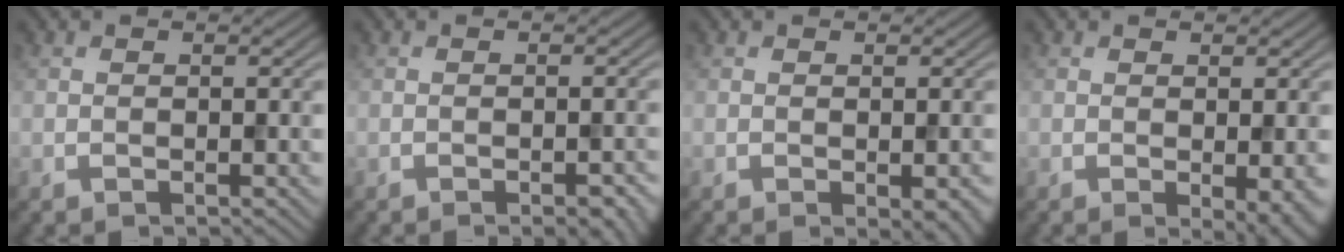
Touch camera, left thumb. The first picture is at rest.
{"total": 2.7, "force": [-1.6, 0.7, 2.0], "torque": [-0.022, -0.001, -0.014]}
{"total": 2.7, "force": [-1.1, 0.9, 2.3], "torque": [-0.030, -0.010, -0.008]}
{"total": 3.1, "force": [-0.5, 0.7, 2.9], "torque": [-0.039, -0.007, -0.006]}